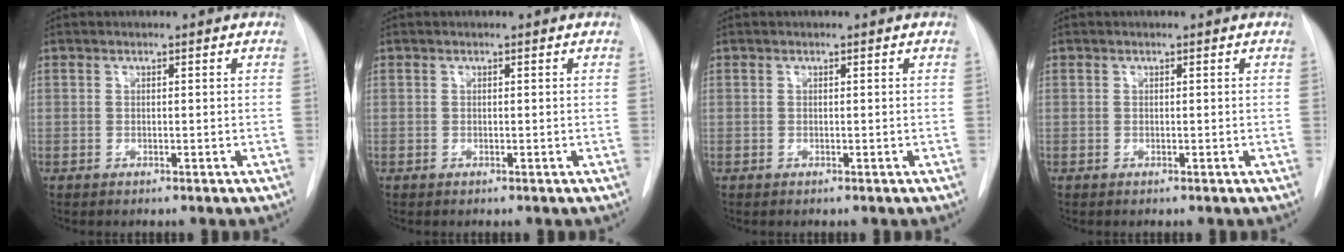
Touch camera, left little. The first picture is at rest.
{"total": 0.0}
{"total": 0.0}
{"total": 0.0}